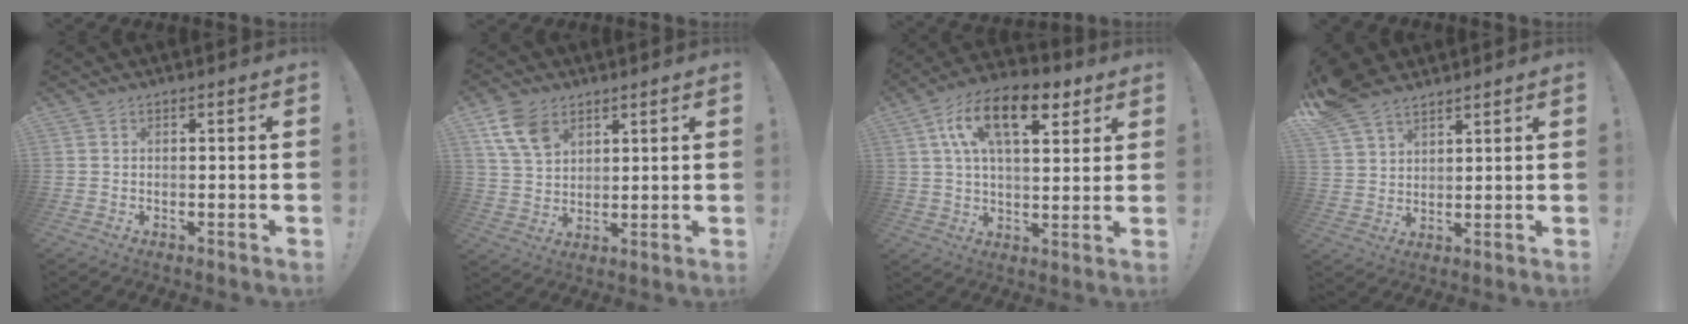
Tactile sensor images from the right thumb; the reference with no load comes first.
{"total": 11.3, "force": [6.1, 7.6, 5.7], "torque": [-0.096, -0.020, 0.121]}
{"total": 17.3, "force": [7.7, 8.1, 13.2], "torque": [-0.214, -0.018, 0.126]}
{"total": 9.2, "force": [7.2, 4.6, 3.5], "torque": [-0.069, -0.034, 0.144]}